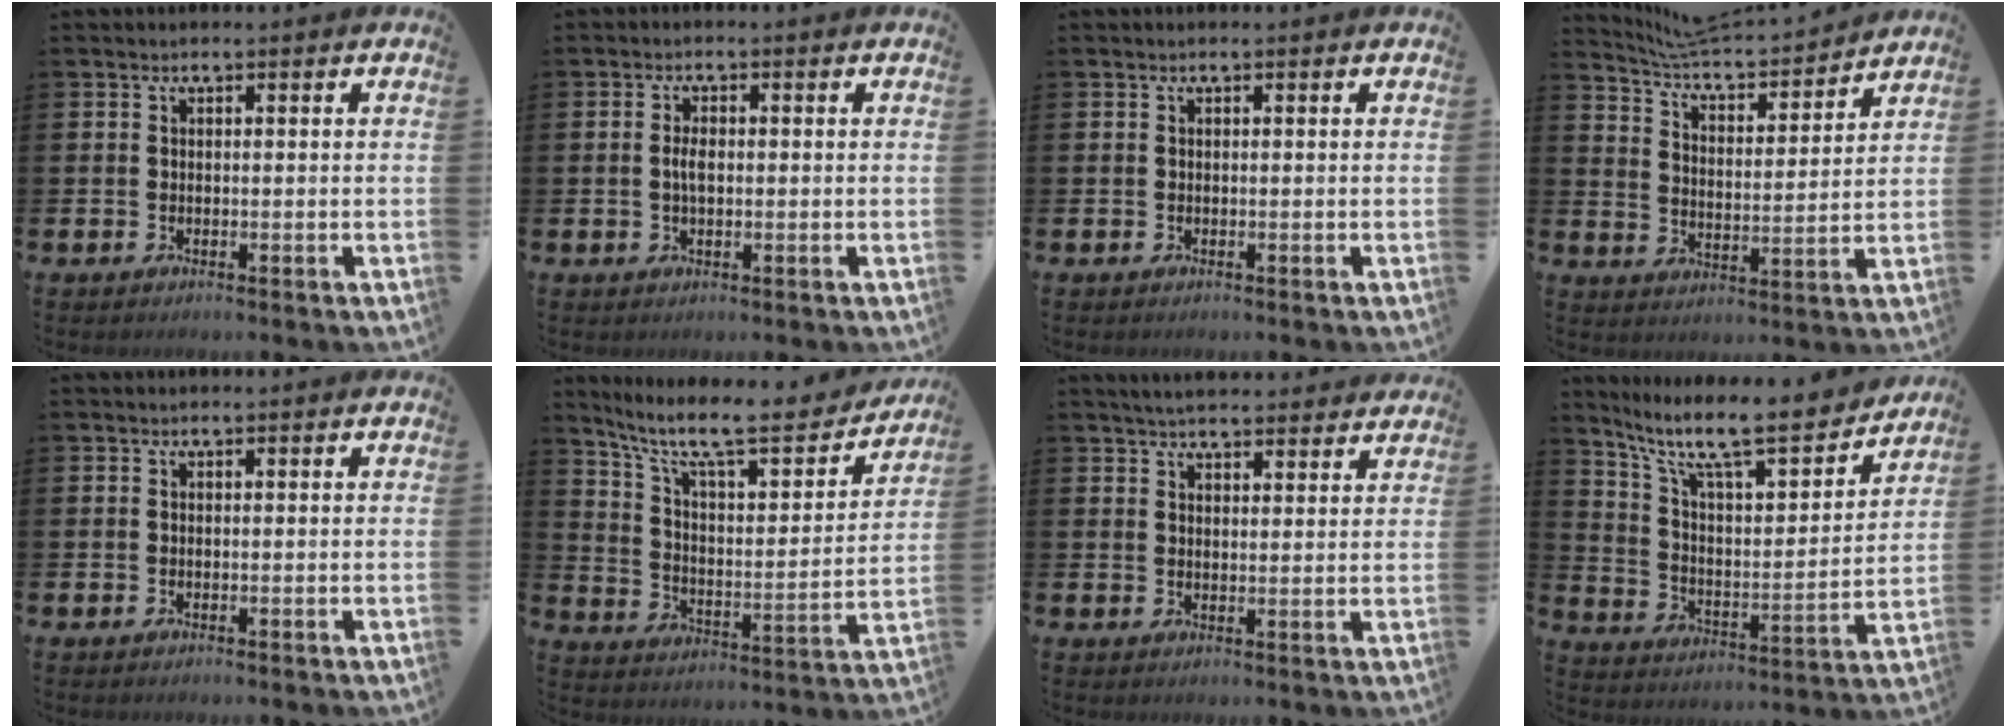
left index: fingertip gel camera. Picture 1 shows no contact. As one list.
[{"total": 2.3, "force": [0.1, 1.1, 2.1], "torque": [-0.040, 0.004, -0.001]}, {"total": 0.0}, {"total": 6.3, "force": [6.1, 1.2, 1.2], "torque": [-0.055, -0.055, 0.101]}, {"total": 0.0}, {"total": 10.8, "force": [8.9, 2.3, 5.5], "torque": [-0.130, -0.060, 0.147]}, {"total": 4.0, "force": [3.9, 0.5, 0.6], "torque": [-0.019, -0.017, 0.071]}, {"total": 11.7, "force": [9.9, 2.3, 5.9], "torque": [-0.141, -0.066, 0.165]}]